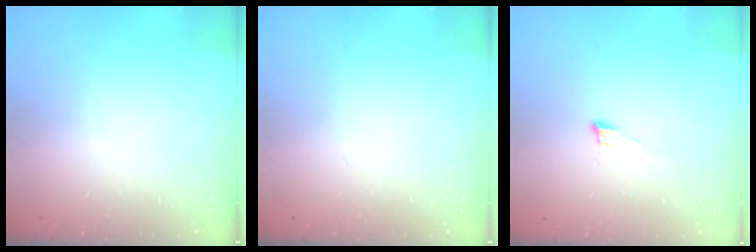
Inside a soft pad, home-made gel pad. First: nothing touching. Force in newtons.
{"total": 0.0}
{"total": 5.1, "press": 4.9, "slide": 1.1}